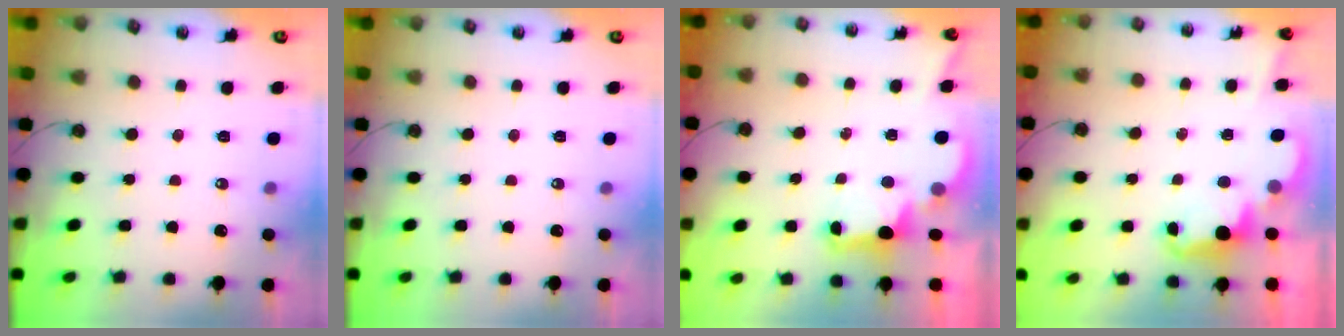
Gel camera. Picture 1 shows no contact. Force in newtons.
{"total": 0.0}
{"total": 2.9, "press": 2.7, "slide": 0.9}
{"total": 2.5, "press": 2.4, "slide": 0.6}